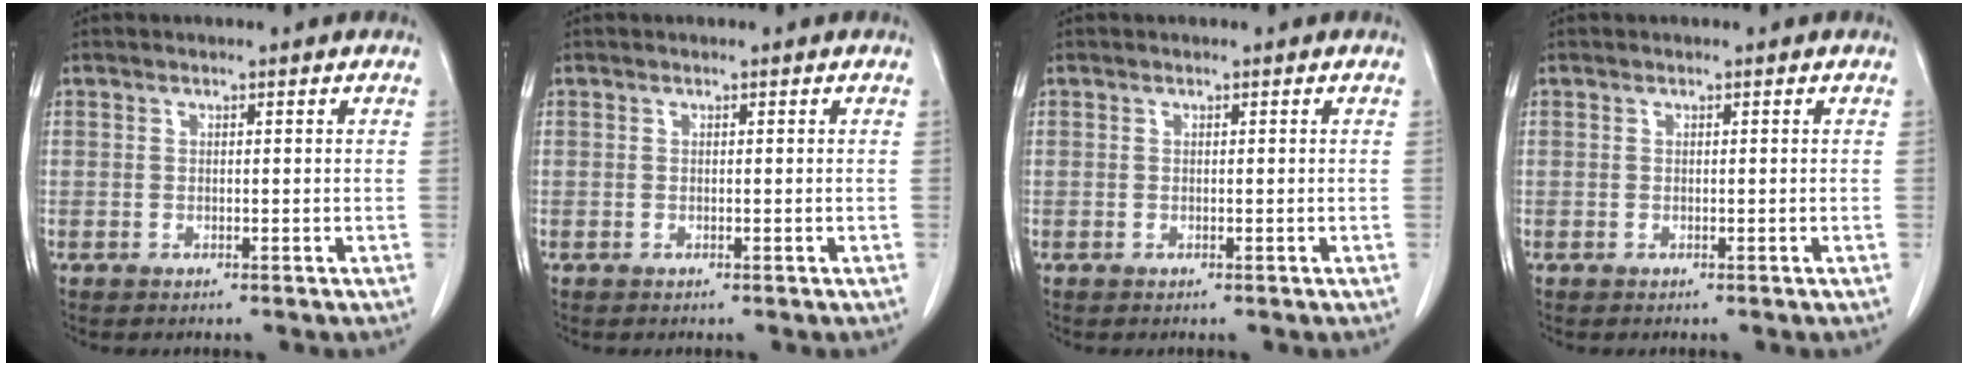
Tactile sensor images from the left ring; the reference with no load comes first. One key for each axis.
{"total": 0.0}
{"total": 0.0}
{"total": 0.0}